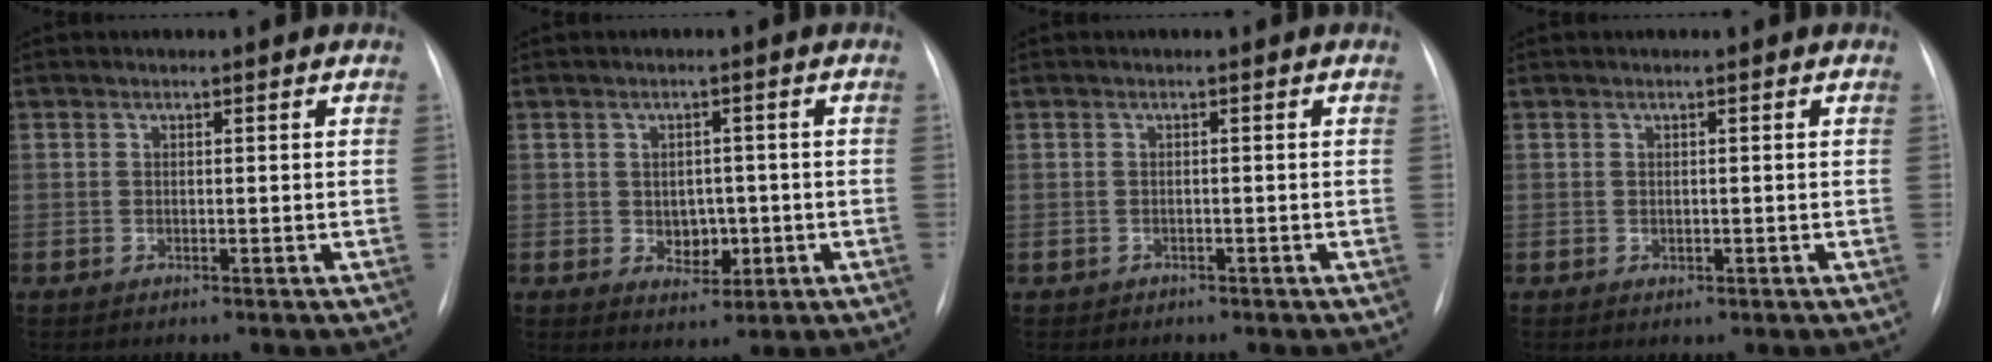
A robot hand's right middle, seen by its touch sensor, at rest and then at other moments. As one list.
[{"total": 4.0, "force": [-0.6, 3.0, 2.5], "torque": [-0.028, 0.007, 0.000]}, {"total": 0.8, "force": [-0.6, 0.6, 0.0], "torque": [-0.007, 0.003, -0.009]}, {"total": 0.5, "force": [-0.1, 0.4, 0.3], "torque": [-0.002, 0.000, 0.000]}]